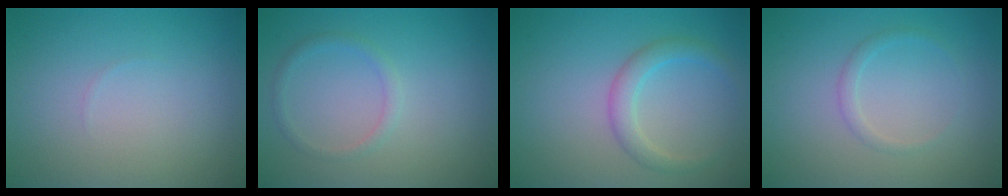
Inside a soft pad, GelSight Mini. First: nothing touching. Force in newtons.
{"total": 1.2, "press": 1.2, "slide": 0.2}
{"total": 2.4, "press": 2.4, "slide": 0.1}
{"total": 1.0, "press": 1.0, "slide": 0.1}